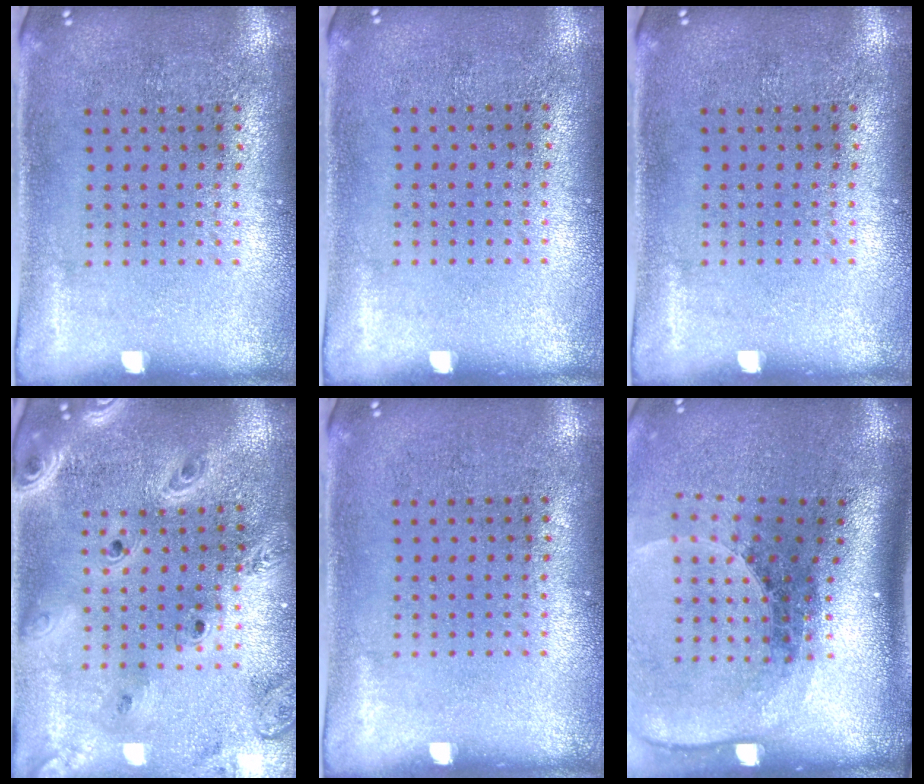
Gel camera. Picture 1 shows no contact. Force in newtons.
{"total": 0.0}
{"total": 0.0}
{"total": 3.2, "press": 2.7, "slide": 1.8}
{"total": 0.0}
{"total": 2.6, "press": 1.9, "slide": 1.8}